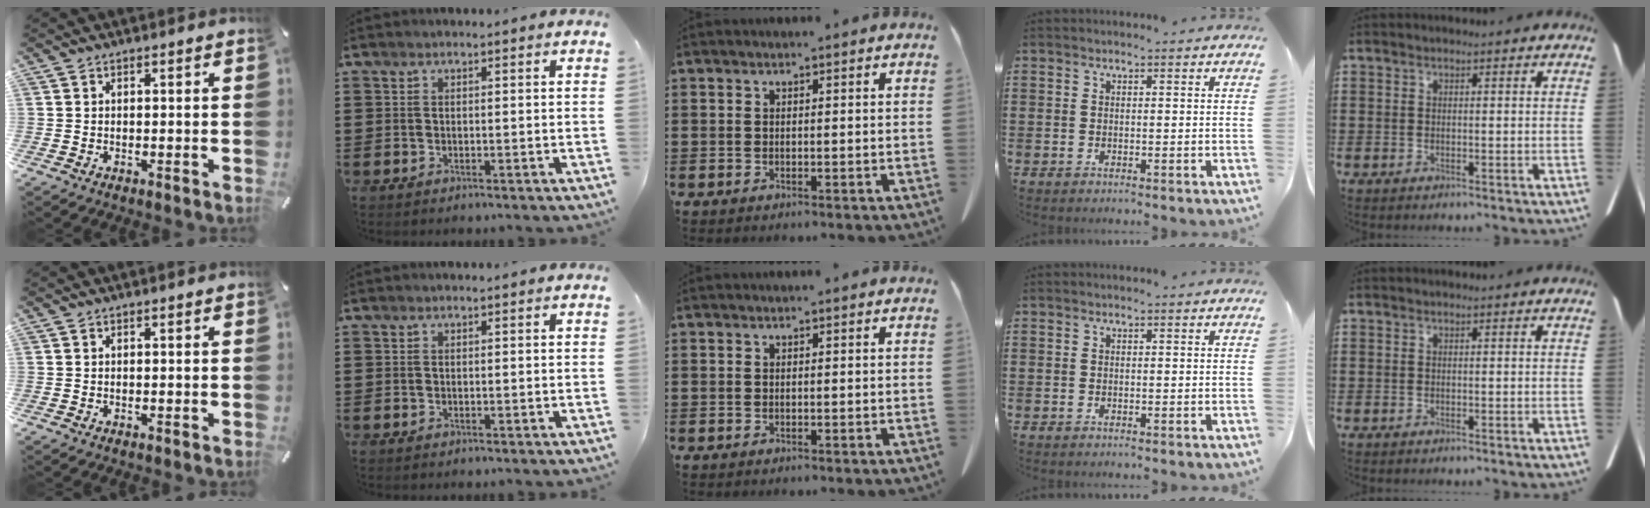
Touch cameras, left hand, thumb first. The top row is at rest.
{}